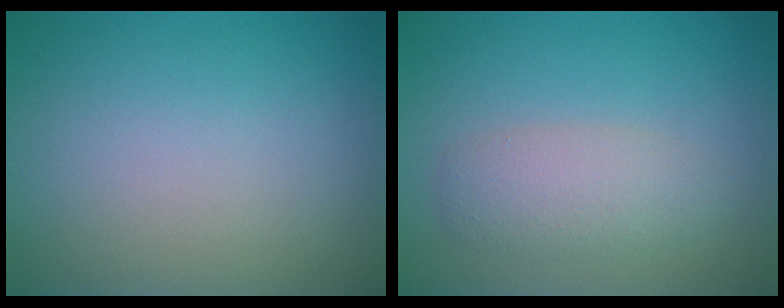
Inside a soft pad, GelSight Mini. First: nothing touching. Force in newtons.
{"total": 3.0, "press": 3.0, "slide": 0.2}